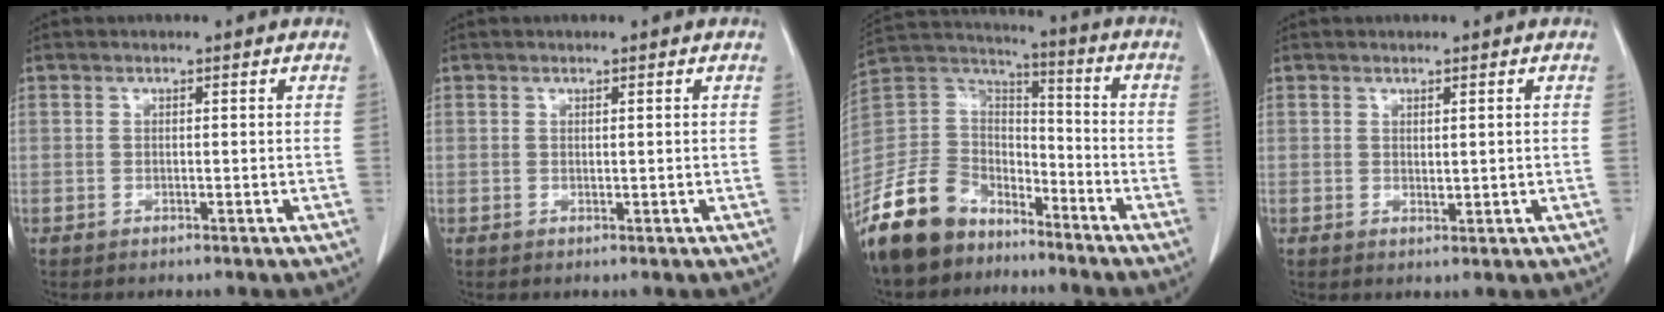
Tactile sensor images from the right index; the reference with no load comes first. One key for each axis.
{"total": 0.0}
{"total": 14.2, "fx": -10.7, "fy": 8.2, "fz": 4.6, "tx": -0.110, "ty": 0.037, "tz": -0.204}
{"total": 1.0, "fx": 0.3, "fy": 0.4, "fz": 0.9, "tx": -0.015, "ty": -0.005, "tz": 0.008}